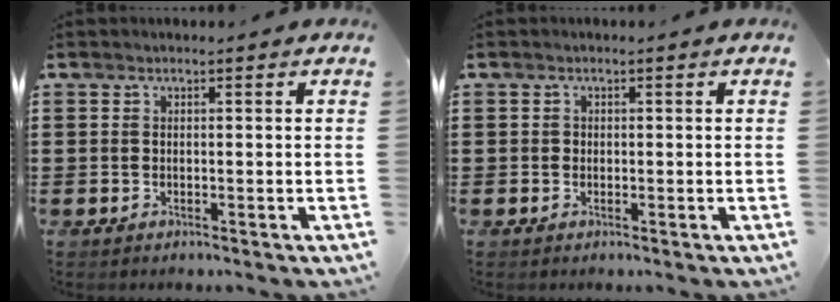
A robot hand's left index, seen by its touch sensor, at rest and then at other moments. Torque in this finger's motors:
{"motor_torque": [0.49, 0.64, 0.04, 0.01]}